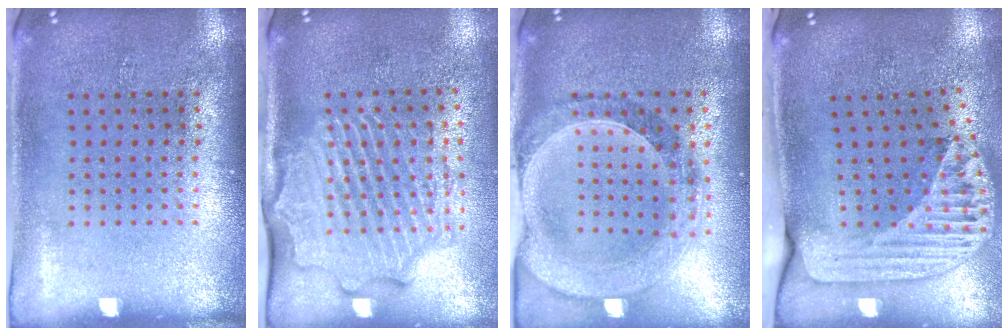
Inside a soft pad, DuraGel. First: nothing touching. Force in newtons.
{"total": 2.6, "press": 2.3, "slide": 1.3}
{"total": 1.5, "press": 1.4, "slide": 0.4}
{"total": 2.5, "press": 1.8, "slide": 1.8}